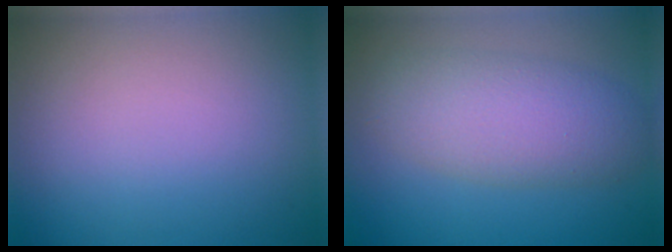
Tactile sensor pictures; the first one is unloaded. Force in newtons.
{"total": 5.4, "press": 5.4, "slide": 0.2}